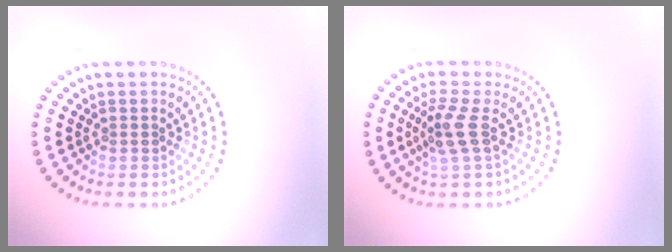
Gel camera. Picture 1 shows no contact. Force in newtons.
{"total": 2.6, "press": 2.1, "slide": 1.6}